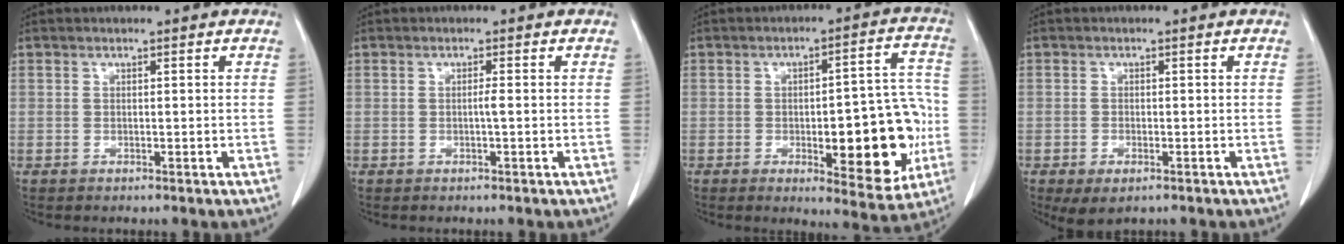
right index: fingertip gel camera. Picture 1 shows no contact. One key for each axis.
{"total": 0.8, "fx": -0.2, "fy": -0.2, "fz": 0.8, "tx": -0.014, "ty": 0.000, "tz": -0.004}
{"total": 15.8, "fx": -3.4, "fy": 5.2, "fz": 14.6, "tx": -0.168, "ty": 0.021, "tz": -0.032}
{"total": 3.4, "fx": -1.8, "fy": 1.5, "fz": 2.4, "tx": -0.043, "ty": -0.007, "tz": -0.020}